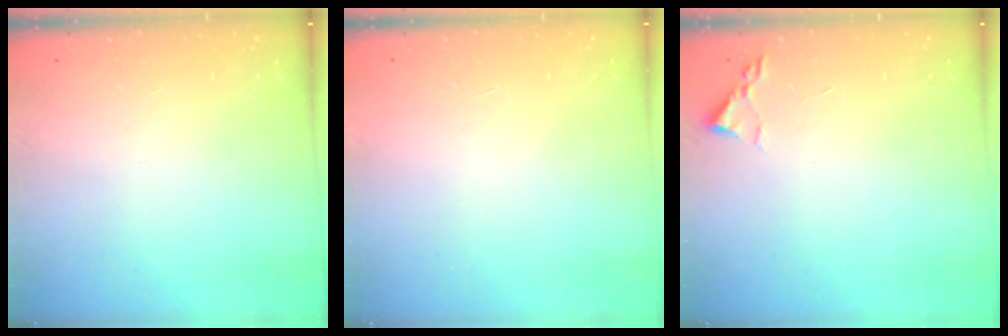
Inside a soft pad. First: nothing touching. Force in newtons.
{"total": 1.5, "press": 1.5, "slide": 0.1}
{"total": 1.8, "press": 1.8, "slide": 0.3}